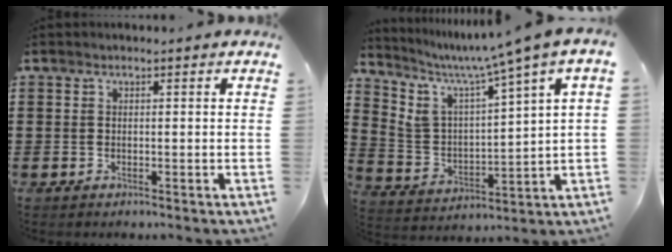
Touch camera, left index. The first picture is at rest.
{"total": 6.4, "force": [4.9, 0.0, 4.1], "torque": [-0.104, -0.041, 0.074]}